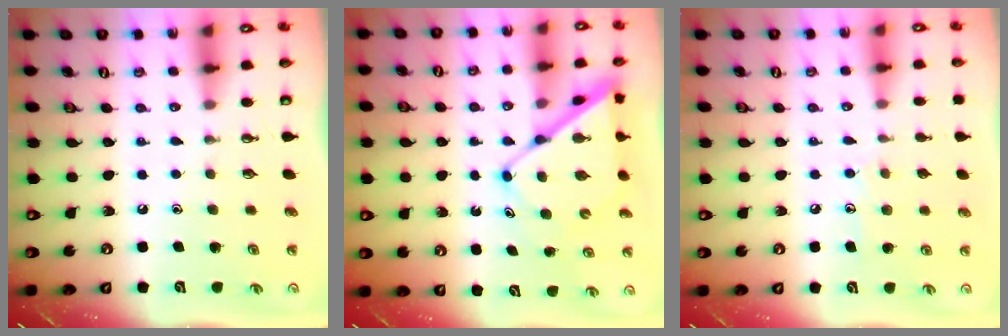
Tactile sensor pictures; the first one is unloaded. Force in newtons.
{"total": 11.8, "press": 11.7, "slide": 1.1}
{"total": 6.4, "press": 6.4, "slide": 0.6}